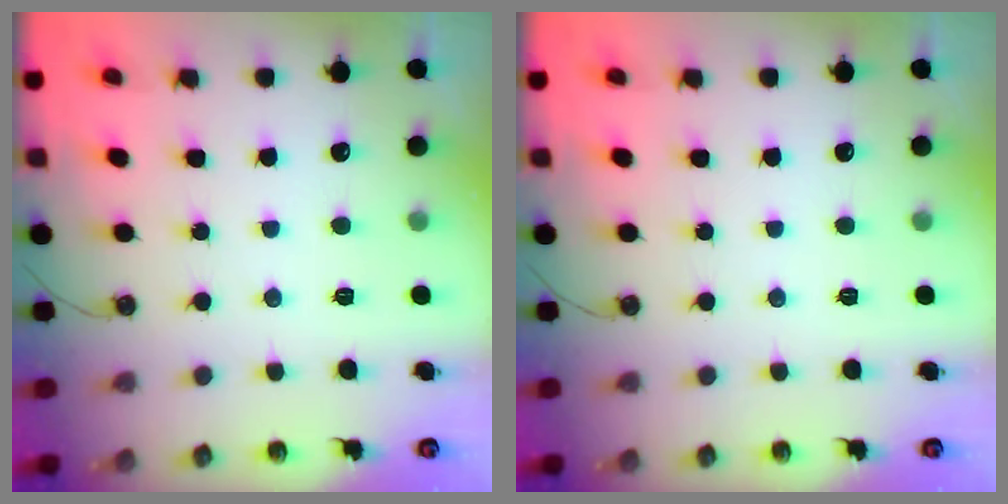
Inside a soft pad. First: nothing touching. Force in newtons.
{"total": 0.0}